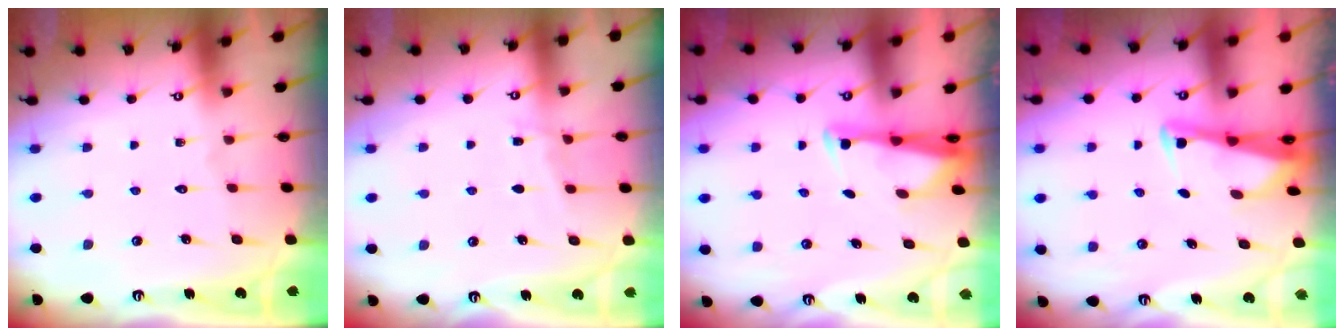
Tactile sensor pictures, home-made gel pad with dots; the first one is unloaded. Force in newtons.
{"total": 5.7, "press": 5.7, "slide": 0.5}
{"total": 2.9, "press": 2.8, "slide": 0.7}
{"total": 2.7, "press": 2.7, "slide": 0.3}